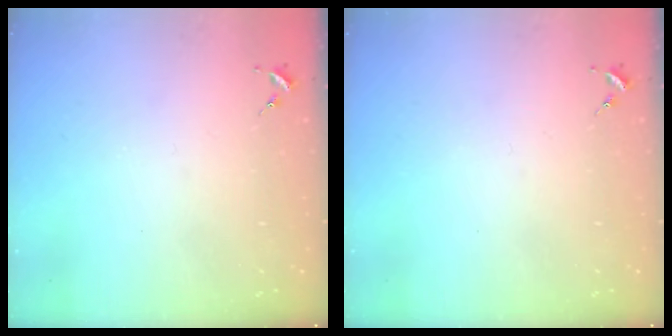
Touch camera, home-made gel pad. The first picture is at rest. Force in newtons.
{"total": 0.0}